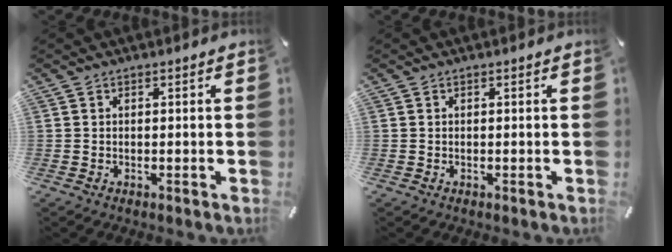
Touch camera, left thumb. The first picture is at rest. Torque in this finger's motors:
{"motor_torque": [0.00, 0.00, 0.00, 0.00, 0.00]}